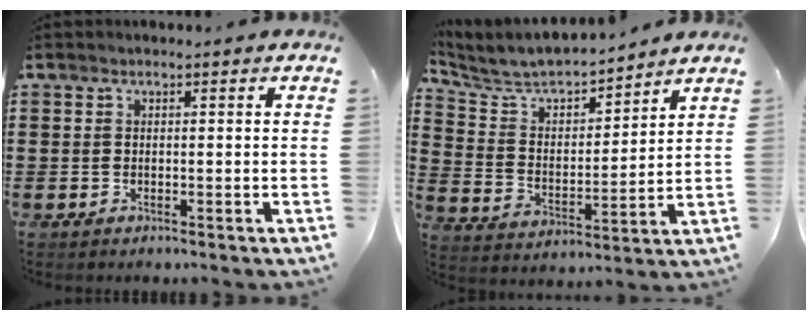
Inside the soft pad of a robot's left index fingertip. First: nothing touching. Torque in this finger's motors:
{"motor_torque": [1.48, -0.66, 0.14, 0.08]}